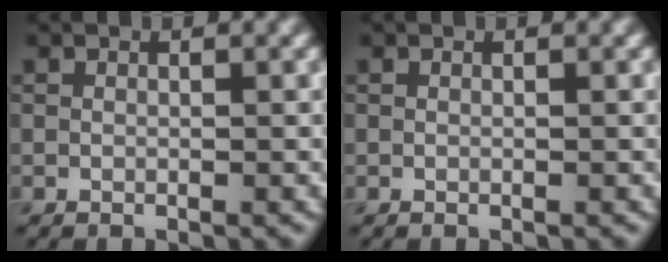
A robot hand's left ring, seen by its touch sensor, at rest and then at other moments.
{"total": 0.0}